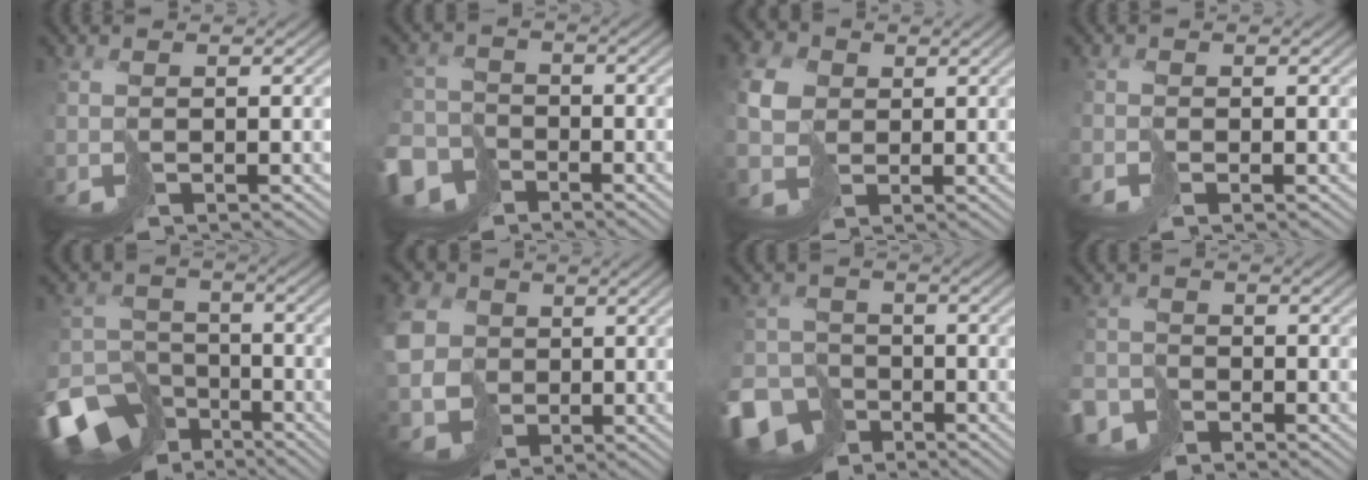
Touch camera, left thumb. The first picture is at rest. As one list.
[{"total": 7.3, "force": [-4.7, 5.1, 2.1], "torque": [-0.057, -0.024, -0.092]}, {"total": 5.2, "force": [1.3, 4.4, 2.5], "torque": [-0.078, 0.003, 0.022]}, {"total": 1.3, "force": [-0.9, 0.6, 0.8], "torque": [-0.020, -0.004, -0.019]}, {"total": 13.4, "force": [-9.2, 8.6, 4.5], "torque": [-0.124, -0.051, -0.135]}, {"total": 8.4, "force": [1.2, 7.4, 3.7], "torque": [-0.116, 0.003, 0.019]}, {"total": 9.6, "force": [-6.5, 6.7, 2.6], "torque": [-0.066, -0.044, -0.113]}, {"total": 4.2, "force": [-3.2, 2.5, 0.6], "torque": [-0.013, -0.010, -0.070]}]